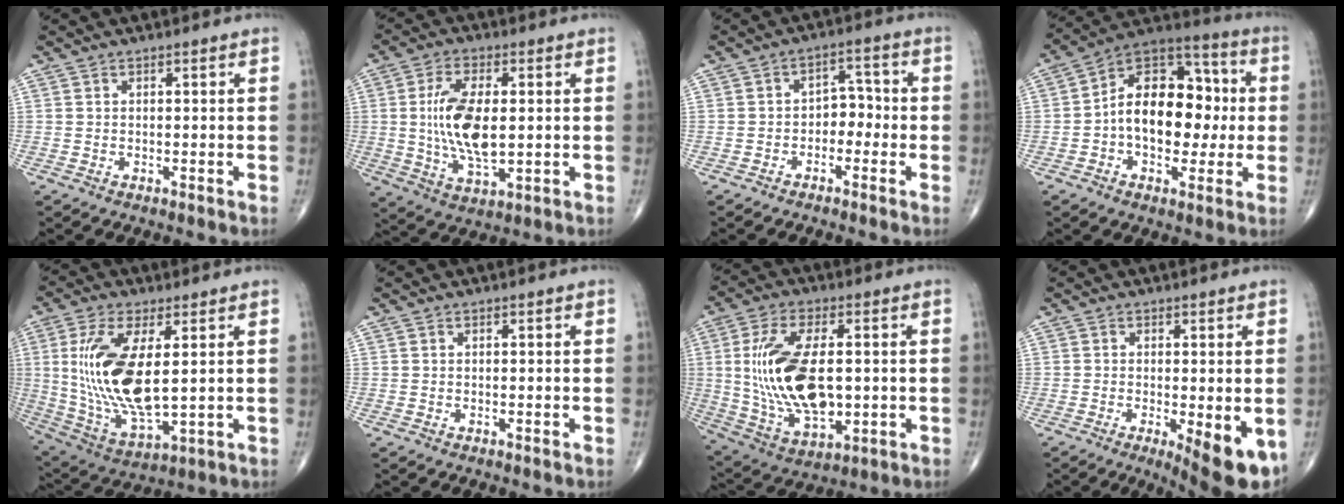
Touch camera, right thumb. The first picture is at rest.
{"total": 12.8, "force": [0.6, 6.0, 11.3], "torque": [-0.218, -0.010, 0.017]}
{"total": 4.8, "force": [-1.5, 3.4, 2.9], "torque": [-0.016, 0.027, -0.036]}
{"total": 18.2, "force": [-0.4, 11.6, 14.0], "torque": [-0.176, 0.039, -0.014]}
{"total": 17.8, "force": [2.4, 7.4, 16.0], "torque": [-0.327, -0.021, 0.060]}
{"total": 0.0}
{"total": 18.8, "force": [0.7, 9.6, 16.2], "torque": [-0.313, -0.011, 0.026]}
{"total": 9.6, "force": [-3.1, 2.9, 8.6], "torque": [-0.113, -0.020, -0.040]}